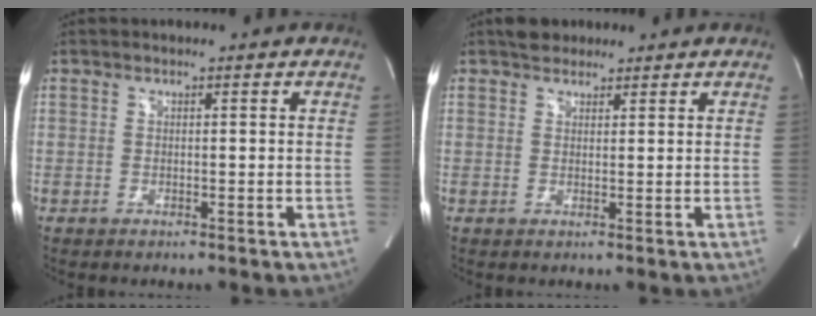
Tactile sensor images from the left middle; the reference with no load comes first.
{"total": 3.2, "force": [2.6, 1.8, 0.8], "torque": [-0.016, 0.015, 0.040]}